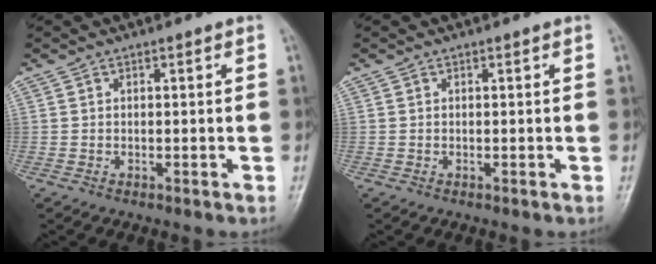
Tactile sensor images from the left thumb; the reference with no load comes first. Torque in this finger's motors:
{"motor_torque": [0.00, 0.00, 0.00, 0.00, 0.00]}